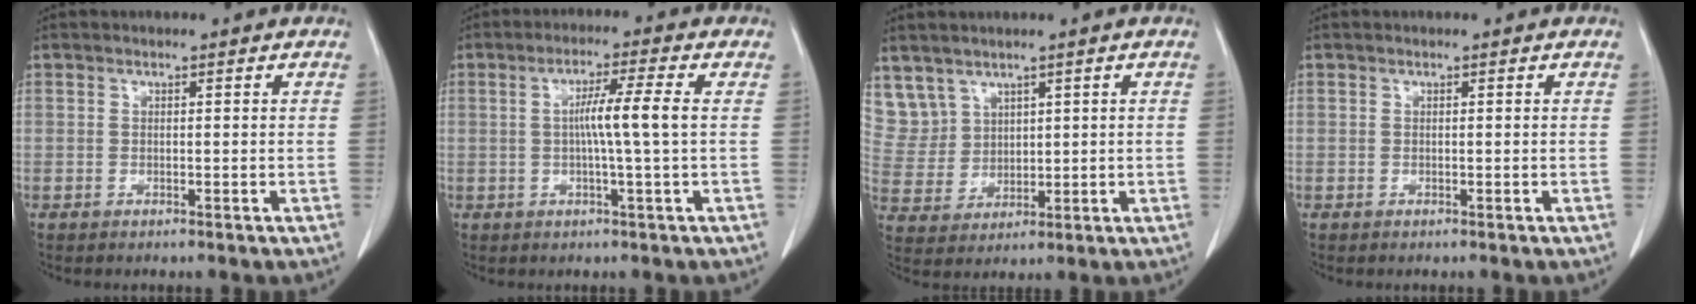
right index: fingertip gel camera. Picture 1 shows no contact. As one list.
[{"total": 5.8, "force": [0.2, -1.0, 5.7], "torque": [-0.103, 0.004, 0.004]}, {"total": 7.8, "force": [5.1, 5.9, 0.6], "torque": [-0.026, 0.020, 0.123]}, {"total": 0.0}]